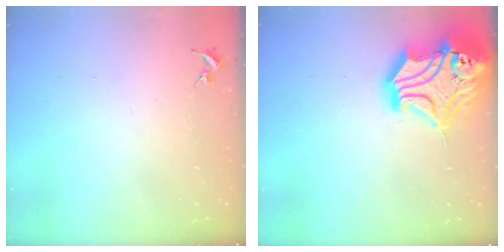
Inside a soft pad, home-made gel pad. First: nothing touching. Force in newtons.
{"total": 23.1, "press": 22.8, "slide": 3.6}